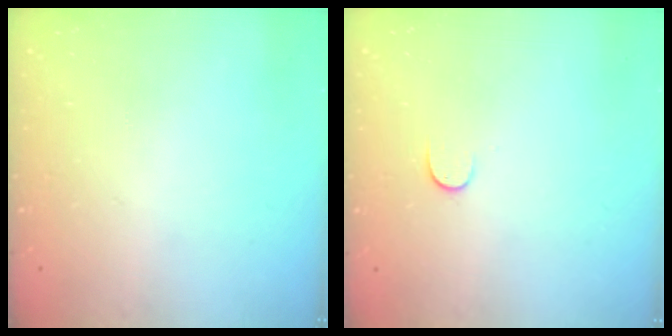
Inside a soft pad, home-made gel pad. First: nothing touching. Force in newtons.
{"total": 5.0, "press": 5.0, "slide": 0.5}